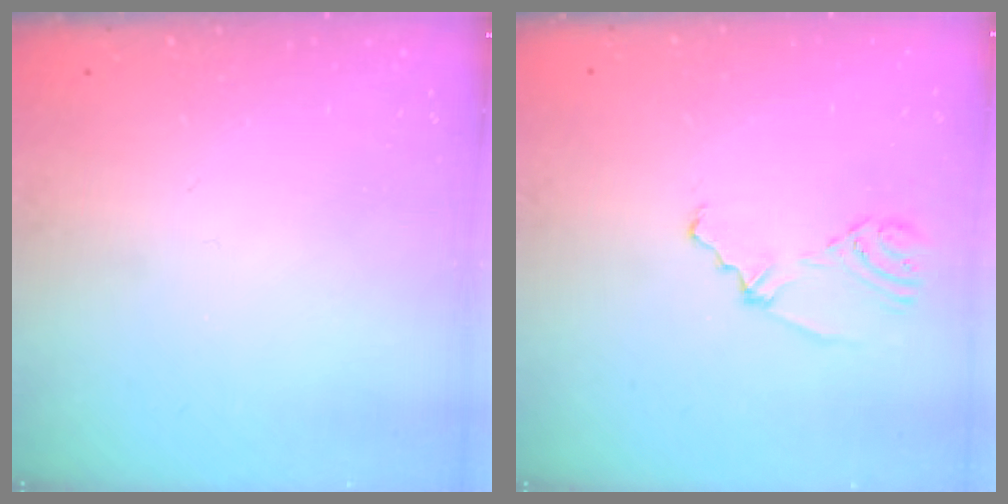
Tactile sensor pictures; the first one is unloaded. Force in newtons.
{"total": 2.5, "press": 2.1, "slide": 1.4}